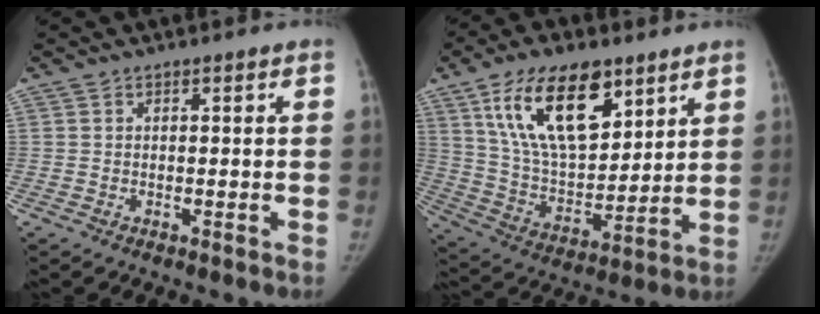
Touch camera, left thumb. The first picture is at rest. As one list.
[{"total": 20.5, "force": [10.7, 10.1, 14.2], "torque": [-0.210, -0.046, 0.200]}]